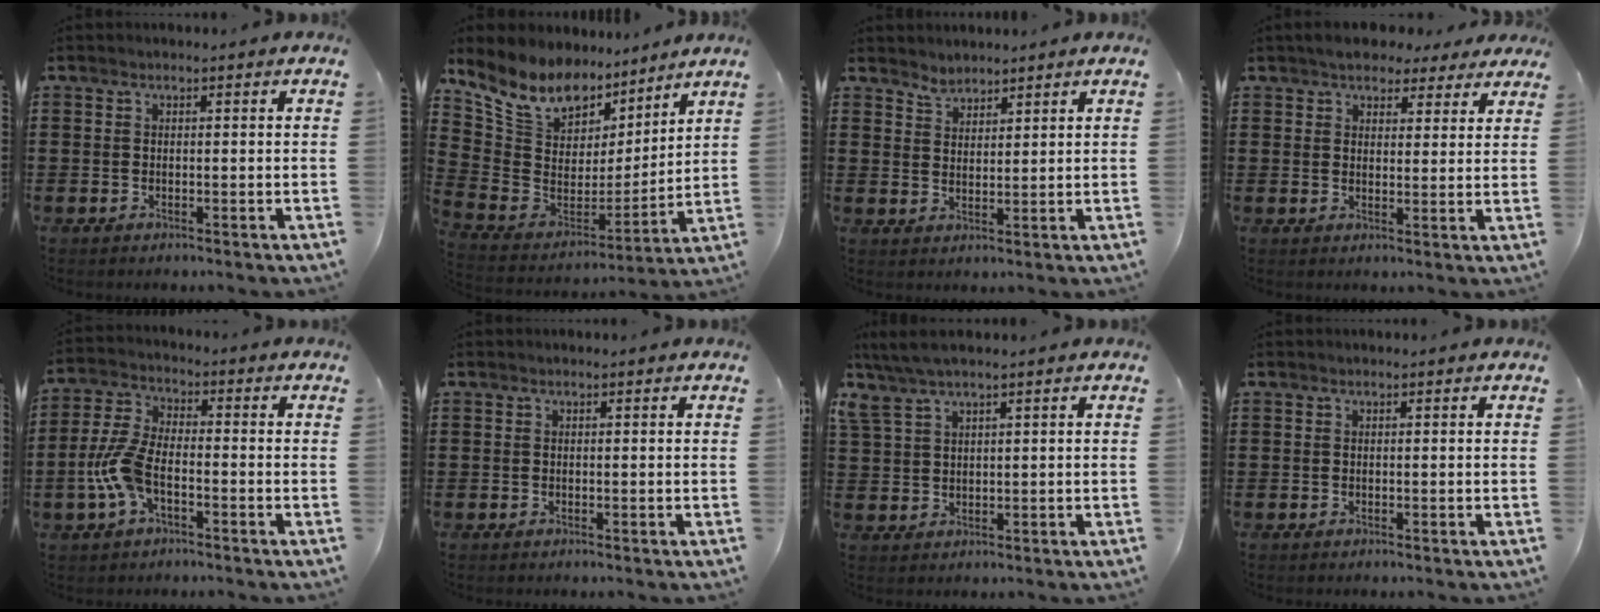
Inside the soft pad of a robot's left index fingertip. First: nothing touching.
{"total": 10.1, "force": [8.6, 4.7, 2.4], "torque": [-0.103, -0.061, 0.157]}
{"total": 2.6, "force": [2.5, 0.7, -0.3], "torque": [-0.002, -0.004, 0.048]}
{"total": 4.8, "force": [4.2, 2.1, 1.3], "torque": [-0.033, -0.003, 0.077]}
{"total": 7.8, "force": [-2.3, 3.7, 6.5], "torque": [-0.164, -0.007, -0.050]}
{"total": 0.0}
{"total": 4.2, "force": [3.0, 0.9, 2.8], "torque": [-0.063, 0.004, 0.056]}
{"total": 0.0}